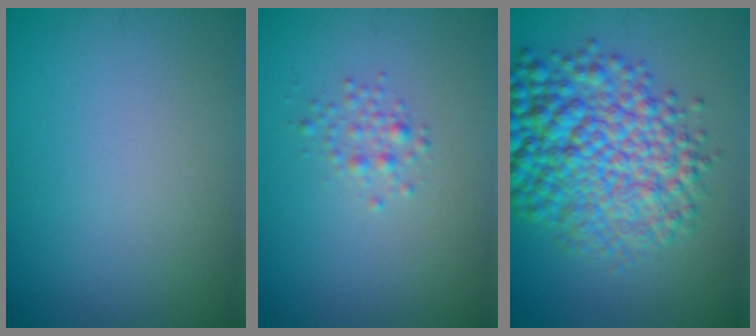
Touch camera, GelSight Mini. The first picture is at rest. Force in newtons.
{"total": 1.3, "press": 1.3, "slide": 0.0}
{"total": 9.7, "press": 9.7, "slide": 0.1}